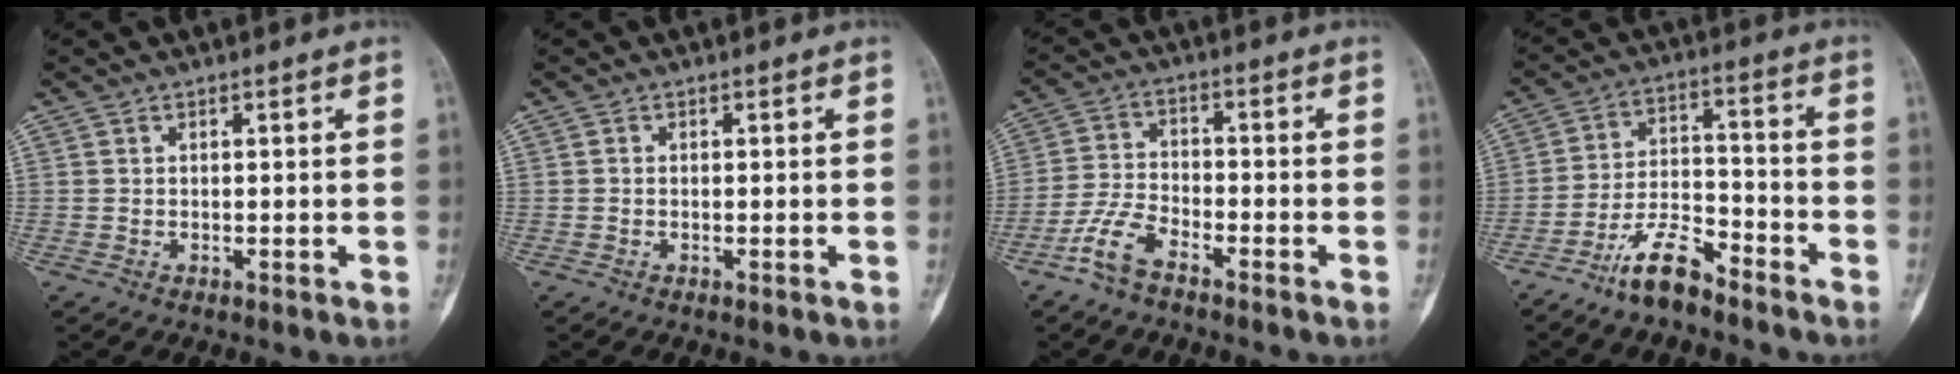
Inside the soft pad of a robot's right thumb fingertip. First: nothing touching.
{"total": 0.0}
{"total": 6.3, "force": [-4.4, 2.4, 3.9], "torque": [-0.091, 0.022, -0.093]}
{"total": 9.2, "force": [-7.2, 2.9, 5.1], "torque": [-0.096, 0.055, -0.137]}